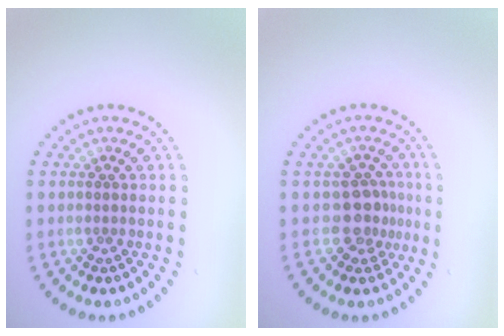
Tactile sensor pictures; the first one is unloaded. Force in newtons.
{"total": 2.7, "press": 2.2, "slide": 1.6}